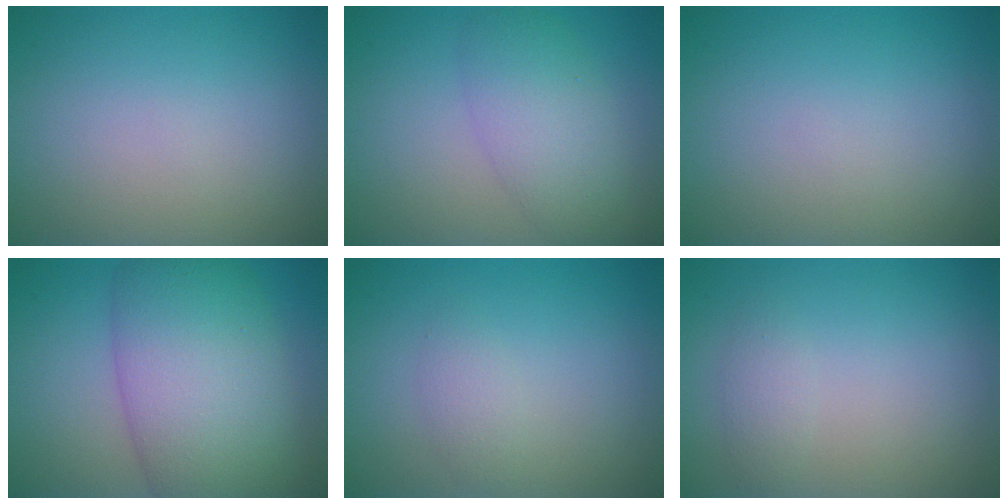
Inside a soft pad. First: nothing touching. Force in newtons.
{"total": 4.5, "press": 4.5, "slide": 0.1}
{"total": 0.0}
{"total": 11.3, "press": 11.3, "slide": 0.5}
{"total": 1.3, "press": 1.3, "slide": 0.1}
{"total": 1.2, "press": 1.2, "slide": 0.1}